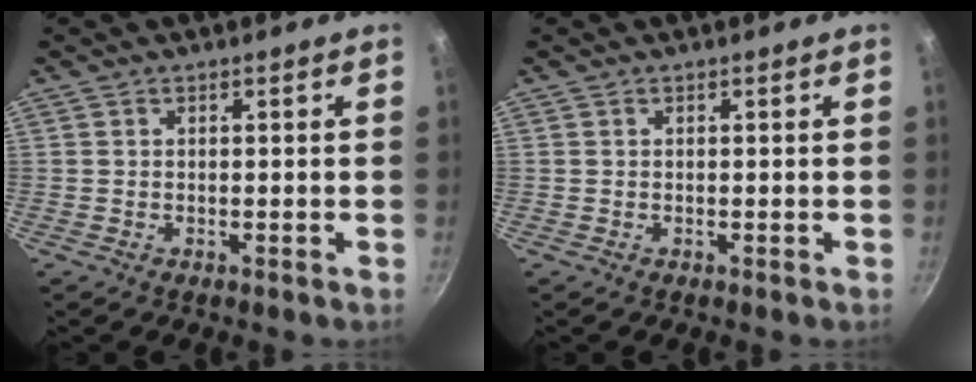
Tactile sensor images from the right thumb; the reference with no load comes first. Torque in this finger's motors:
{"motor_torque": [0.00, 0.00, 0.07, -0.07, 0.00]}